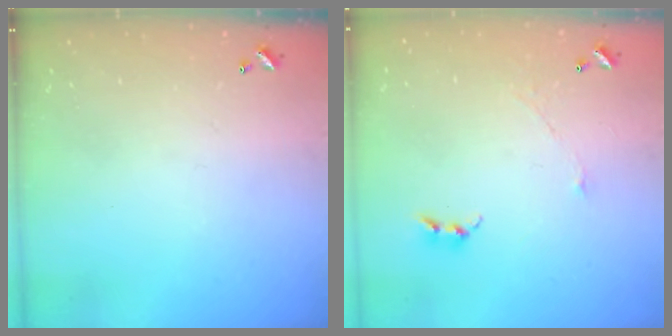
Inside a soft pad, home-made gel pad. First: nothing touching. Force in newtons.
{"total": 1.1, "press": 1.1, "slide": 0.4}